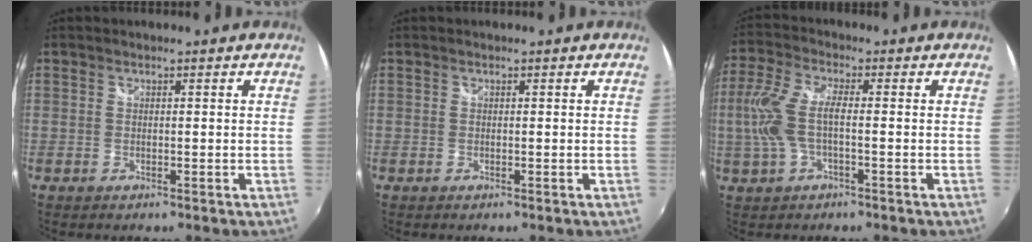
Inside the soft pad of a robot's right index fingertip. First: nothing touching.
{"total": 0.0}
{"total": 8.4, "force": [-1.0, 2.9, 7.8], "torque": [-0.175, 0.003, -0.017]}